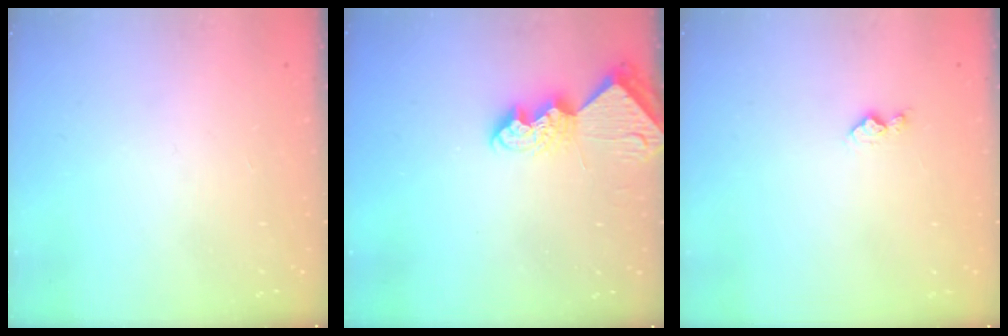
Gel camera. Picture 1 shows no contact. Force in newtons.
{"total": 7.0, "press": 6.9, "slide": 0.5}
{"total": 3.8, "press": 3.8, "slide": 0.6}